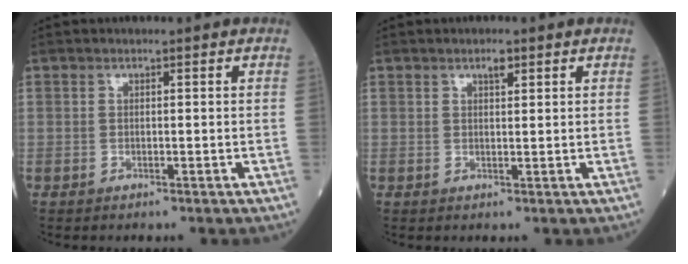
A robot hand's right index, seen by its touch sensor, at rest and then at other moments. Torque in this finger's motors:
{"motor_torque": [0.05, 0.03, 0.04, 0.03]}